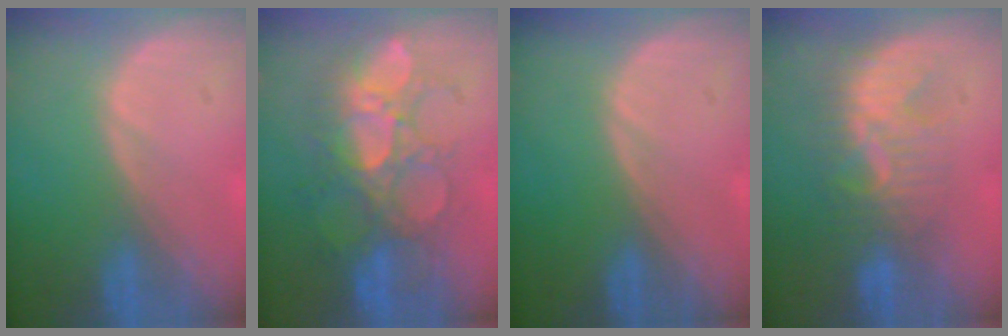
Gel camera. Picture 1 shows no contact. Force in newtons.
{"total": 10.1, "press": 9.2, "slide": 4.3}
{"total": 0.0}
{"total": 7.7, "press": 7.4, "slide": 2.3}